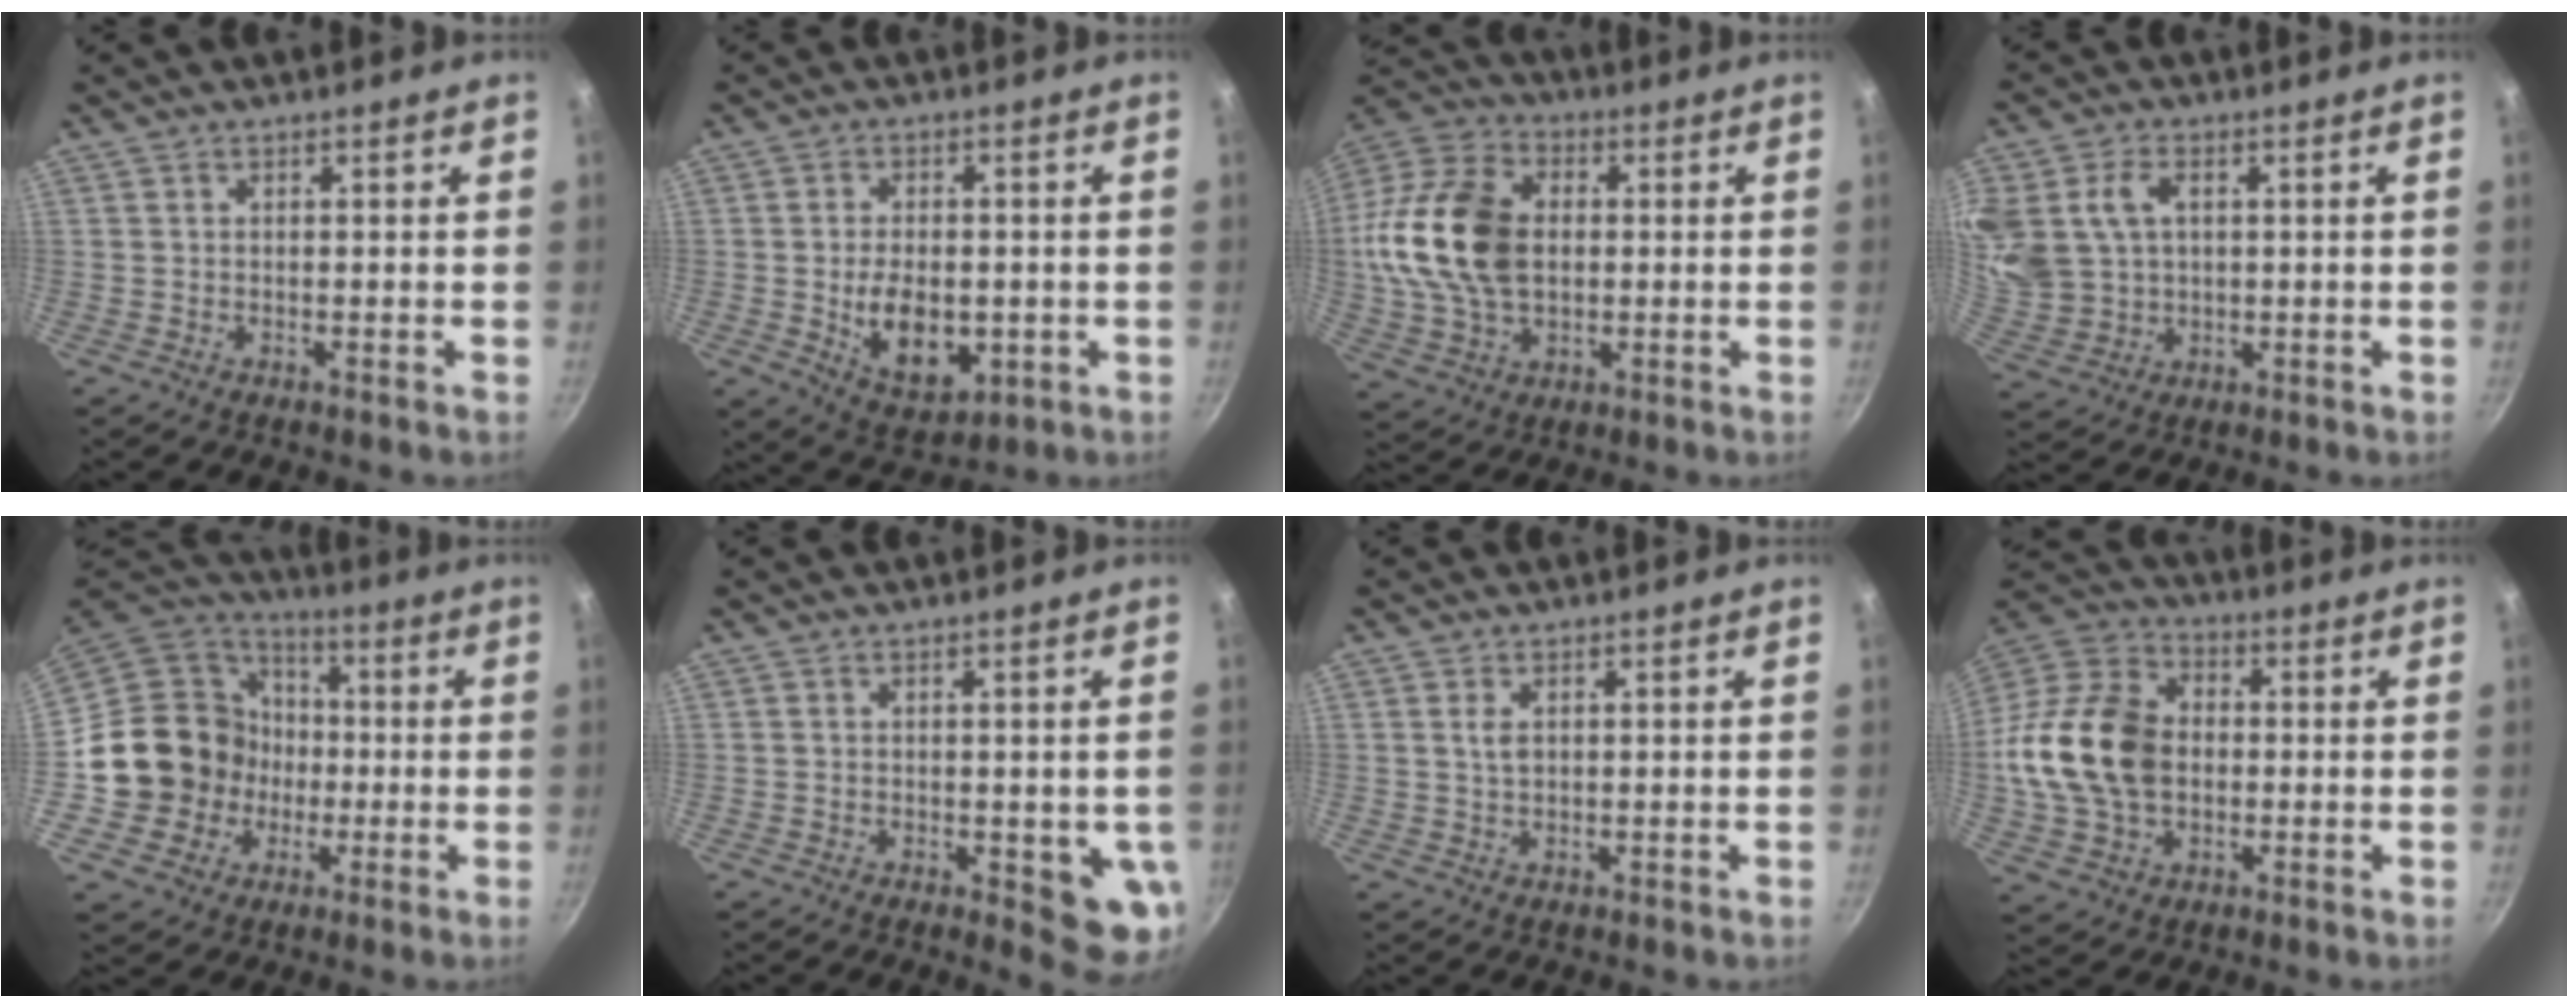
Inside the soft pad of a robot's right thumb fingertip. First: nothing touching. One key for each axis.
{"total": 11.2, "fx": -1.6, "fy": 7.1, "fz": 8.5, "tx": -0.114, "ty": -0.007, "tz": -0.011}
{"total": 20.0, "fx": 1.0, "fy": 13.6, "fz": 14.6, "tx": -0.272, "ty": 0.022, "tz": 0.014}
{"total": 17.3, "fx": 4.3, "fy": 13.3, "fz": 10.1, "tx": -0.239, "ty": 0.020, "tz": 0.095}
{"total": 17.4, "fx": -2.0, "fy": 16.3, "fz": 5.6, "tx": -0.063, "ty": 0.039, "tz": -0.029}
{"total": 7.6, "fx": -1.4, "fy": 3.1, "fz": 6.8, "tx": -0.056, "ty": -0.008, "tz": -0.013}
{"total": 2.2, "fx": 0.6, "fy": 1.3, "fz": 1.6, "tx": -0.027, "ty": -0.003, "tz": 0.012}
{"total": 19.3, "fx": -0.4, "fy": 14.0, "fz": 13.3, "tx": -0.242, "ty": 0.029, "tz": -0.012}